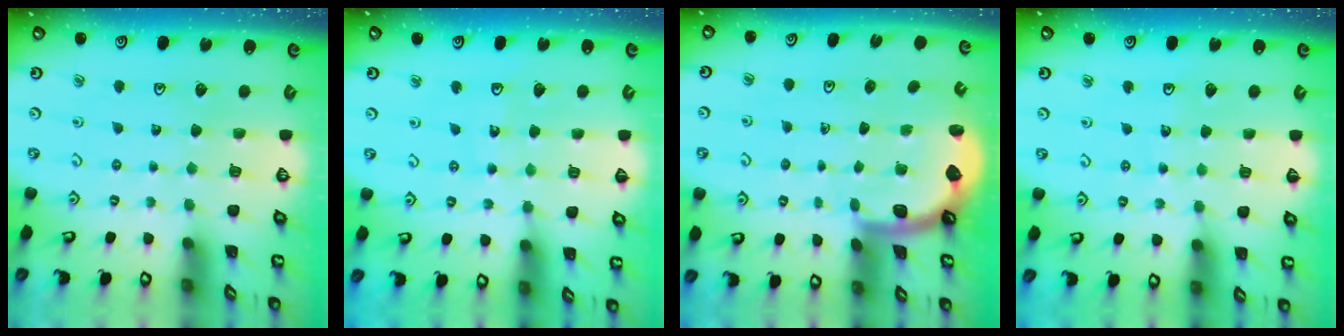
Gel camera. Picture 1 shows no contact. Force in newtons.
{"total": 5.6, "press": 5.1, "slide": 2.4}
{"total": 1.6, "press": 1.6, "slide": 0.1}
{"total": 2.5, "press": 2.5, "slide": 0.2}